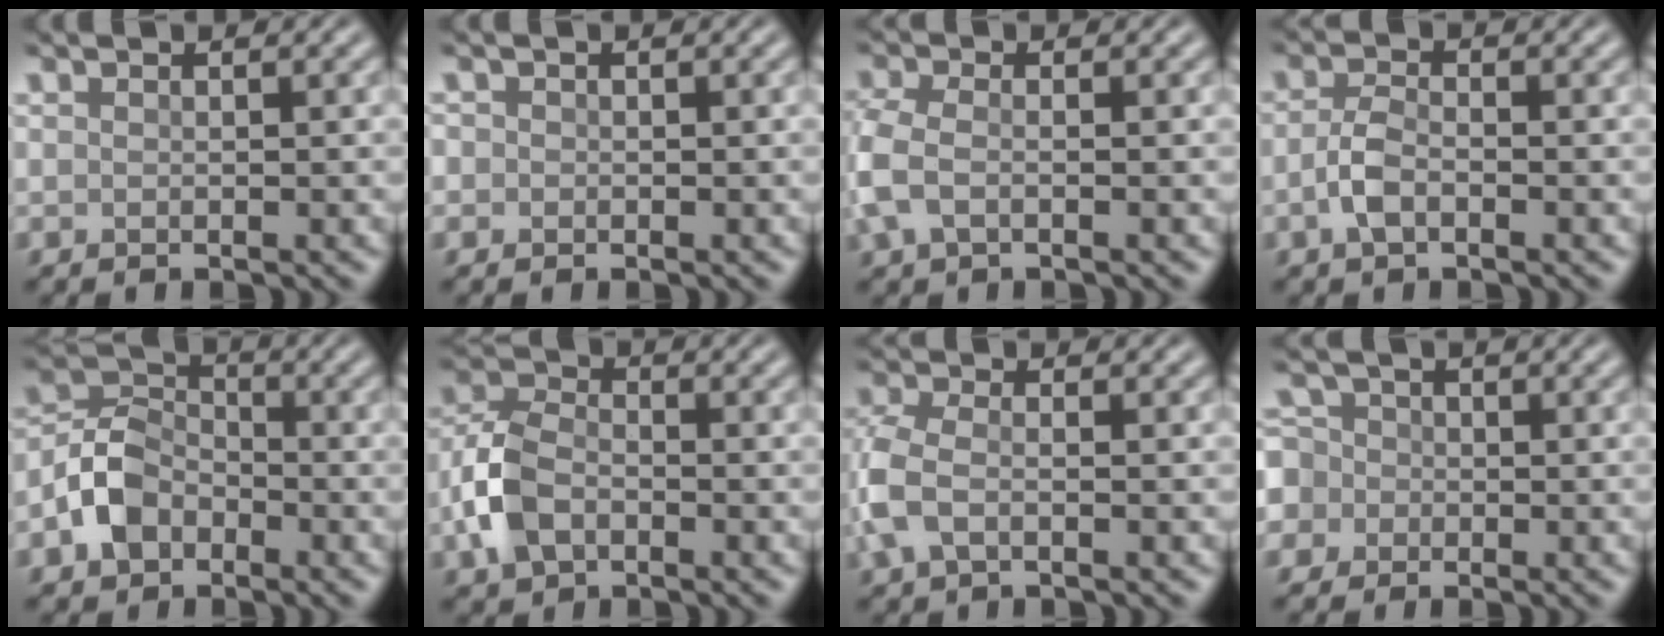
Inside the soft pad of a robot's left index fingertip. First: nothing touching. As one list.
[{"total": 0.7, "force": [-0.1, 0.7, 0.1], "torque": [0.005, -0.004, -0.005]}, {"total": 3.7, "force": [-0.9, 2.2, 2.9], "torque": [-0.080, 0.002, -0.028]}, {"total": 2.5, "force": [-0.9, 1.3, 2.0], "torque": [-0.043, 0.003, -0.024]}, {"total": 4.8, "force": [-2.2, 3.4, 2.5], "torque": [-0.051, 0.006, -0.054]}, {"total": 5.1, "force": [-1.9, 3.4, 3.3], "torque": [-0.078, 0.005, -0.047]}, {"total": 4.2, "force": [-1.1, 2.4, 3.2], "torque": [-0.088, 0.005, -0.033]}, {"total": 6.2, "force": [-1.6, 5.6, 2.1], "torque": [-0.053, 0.015, -0.065]}]